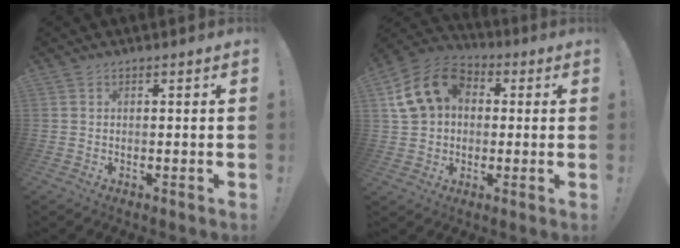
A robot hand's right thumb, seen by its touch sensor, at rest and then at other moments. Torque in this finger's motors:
{"motor_torque": [0.44, 0.40, 0.86, 0.22, 0.12]}